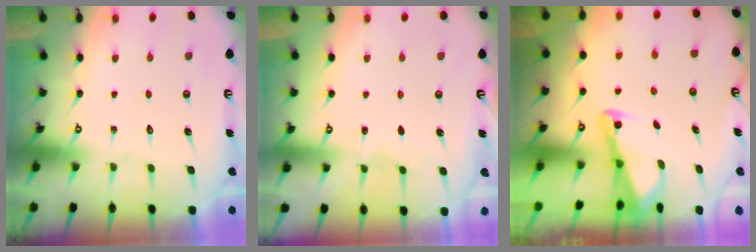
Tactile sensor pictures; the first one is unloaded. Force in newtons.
{"total": 3.5, "press": 3.4, "slide": 0.5}
{"total": 2.9, "press": 2.9, "slide": 0.4}